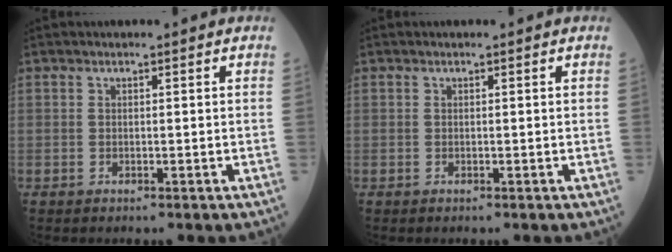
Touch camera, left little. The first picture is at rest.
{"total": 0.0}